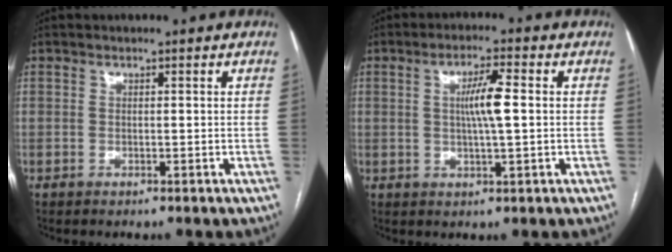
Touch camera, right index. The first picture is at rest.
{"total": 5.6, "force": [0.6, 0.4, 5.6], "torque": [-0.101, 0.003, 0.008]}